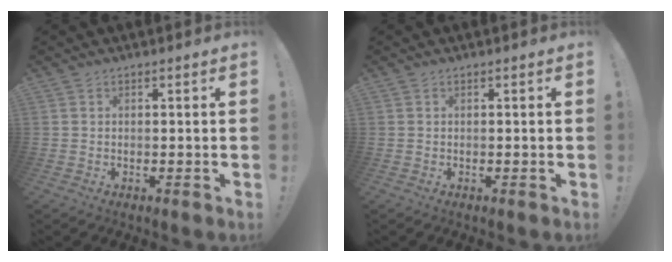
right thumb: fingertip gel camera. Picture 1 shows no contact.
{"total": 0.0}